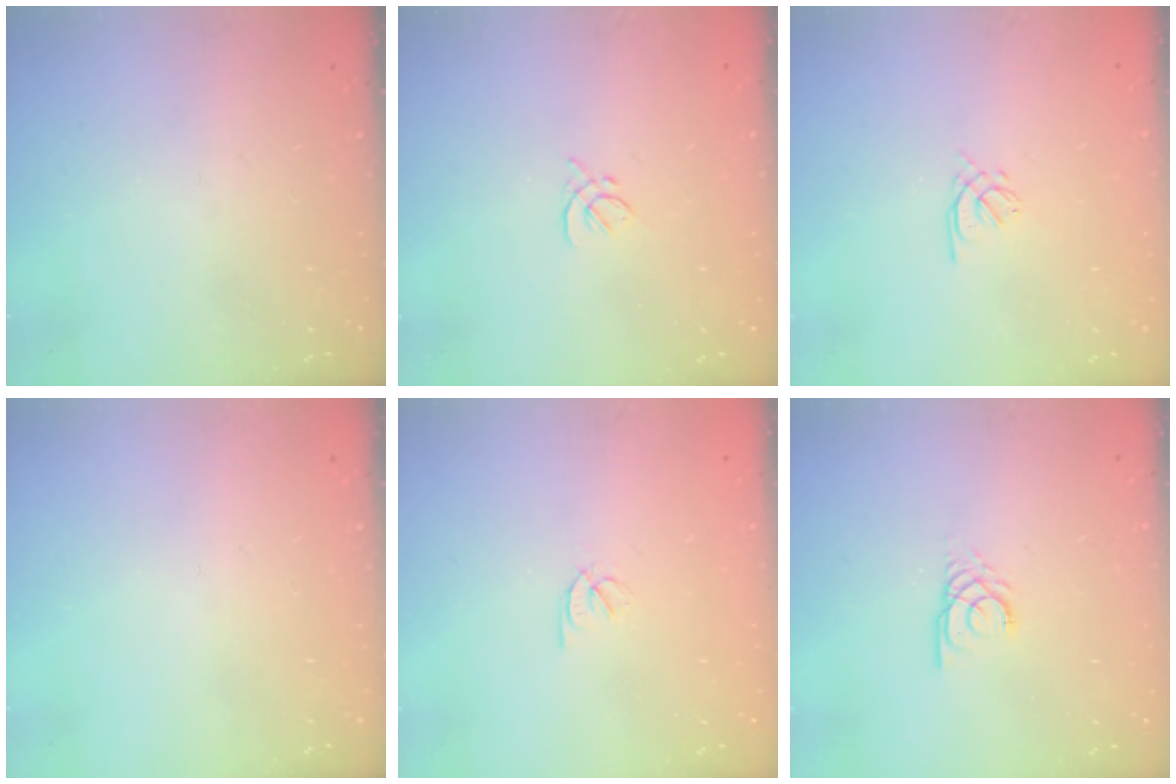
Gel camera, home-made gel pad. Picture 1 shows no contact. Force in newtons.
{"total": 2.0, "press": 1.9, "slide": 0.7}
{"total": 1.2, "press": 1.0, "slide": 0.5}
{"total": 0.0}
{"total": 2.1, "press": 2.1, "slide": 0.4}
{"total": 2.9, "press": 2.9, "slide": 0.3}